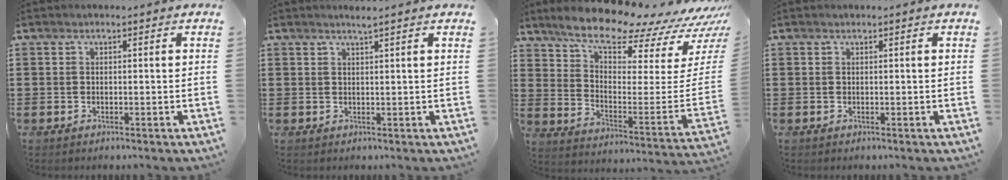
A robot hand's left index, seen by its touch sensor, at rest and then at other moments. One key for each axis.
{"total": 1.4, "fx": 1.2, "fy": -0.3, "fz": 0.6, "tx": -0.012, "ty": -0.001, "tz": 0.023}
{"total": 10.2, "fx": 8.9, "fy": 1.7, "fz": 4.7, "tx": -0.102, "ty": -0.086, "tz": 0.148}
{"total": 0.0}